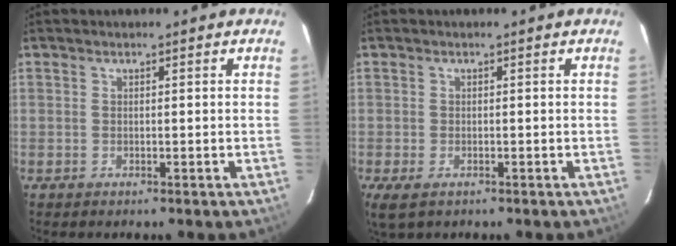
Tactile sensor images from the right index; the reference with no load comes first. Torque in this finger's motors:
{"motor_torque": [0.44, -0.18, 0.05, 0.01]}